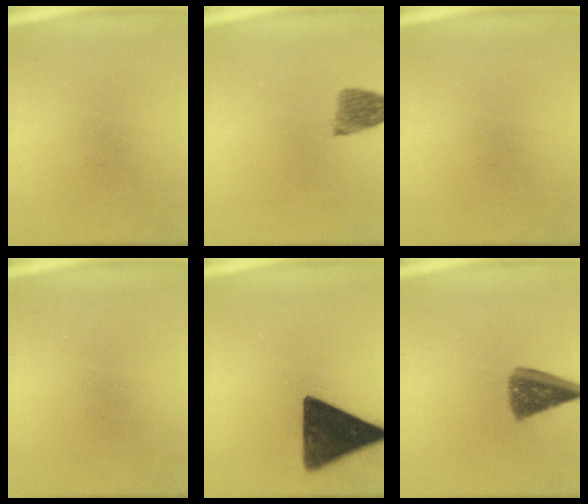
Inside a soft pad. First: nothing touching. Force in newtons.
{"total": 4.1}
{"total": 0.0}
{"total": 0.0}
{"total": 14.8}
{"total": 7.5}